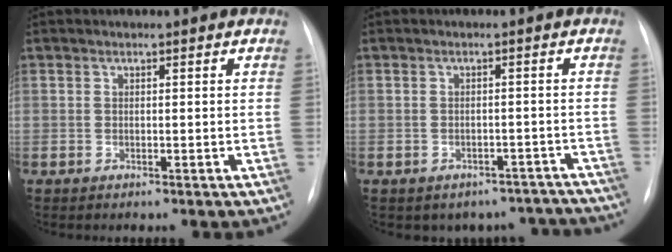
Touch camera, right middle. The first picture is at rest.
{"total": 9.6, "force": [-8.4, 4.8, 0.6], "torque": [0.008, 0.028, -0.083]}